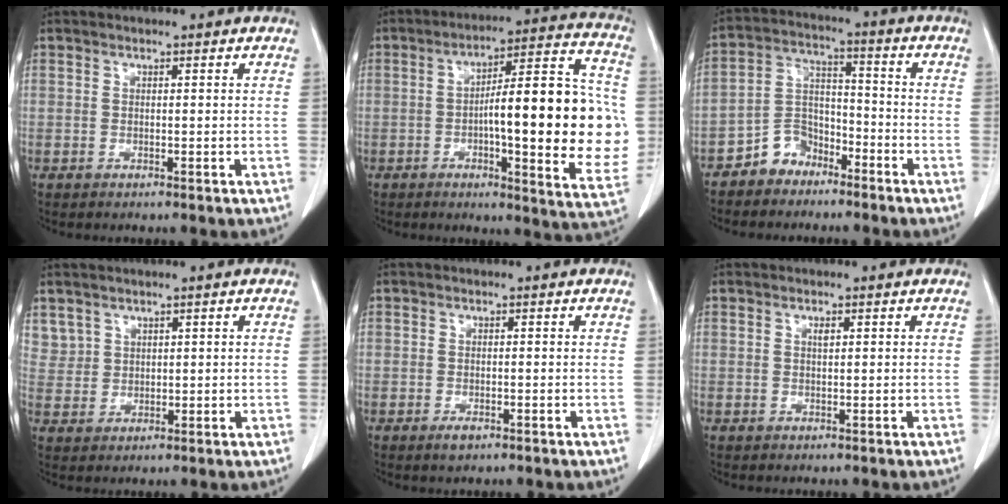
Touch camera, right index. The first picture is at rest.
{"total": 22.1, "force": [-1.5, 4.1, 21.7], "torque": [-0.252, 0.025, -0.014]}
{"total": 6.5, "force": [-4.8, 4.2, 1.4], "torque": [-0.027, 0.016, -0.089]}
{"total": 3.9, "force": [2.7, 2.8, 0.1], "torque": [0.009, 0.002, 0.060]}
{"total": 1.3, "force": [-0.7, 0.6, 0.8], "torque": [-0.015, 0.000, -0.007]}
{"total": 0.8, "force": [0.4, 0.2, 0.6], "torque": [-0.014, -0.001, 0.008]}